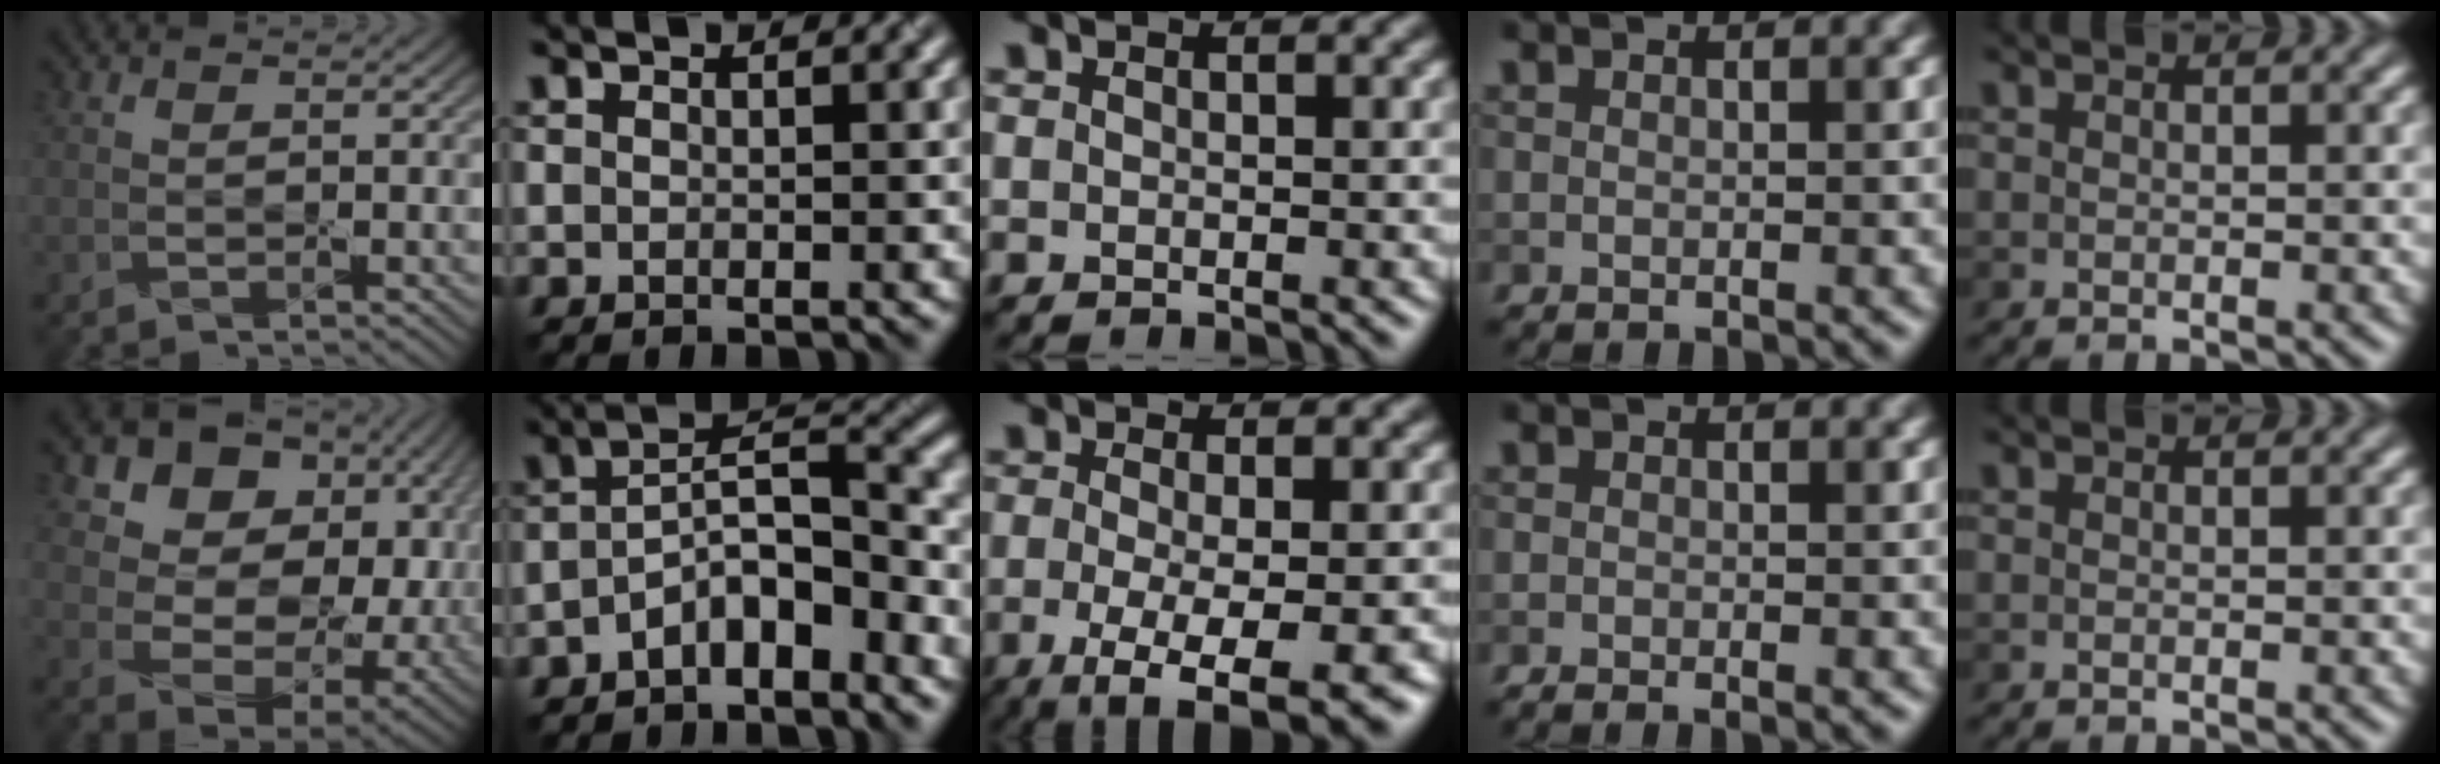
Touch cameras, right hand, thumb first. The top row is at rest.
{"thumb": {"total": 15.9, "force": [4.7, 11.4, 10.1], "torque": [-0.186, -0.006, 0.107]}, "index": {"total": 6.3, "force": [-3.3, 2.4, 4.8], "torque": [-0.077, 0.018, -0.067]}, "middle": {"total": 6.5, "force": [-2.7, 1.7, 5.7], "torque": [-0.092, -0.010, -0.045]}, "ring": {"total": 1.1, "force": [-0.7, 0.3, 0.7], "torque": [-0.014, -0.003, -0.015]}}